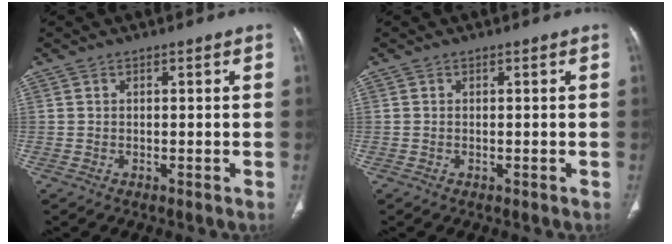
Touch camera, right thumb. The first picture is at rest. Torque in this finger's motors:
{"motor_torque": [-0.66, -0.28, 0.32, -0.20, 0.07]}